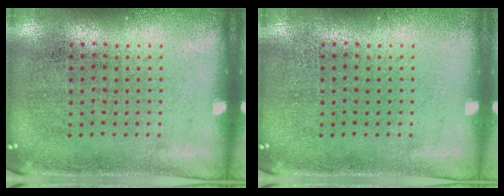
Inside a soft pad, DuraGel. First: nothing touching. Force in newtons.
{"total": 0.0}